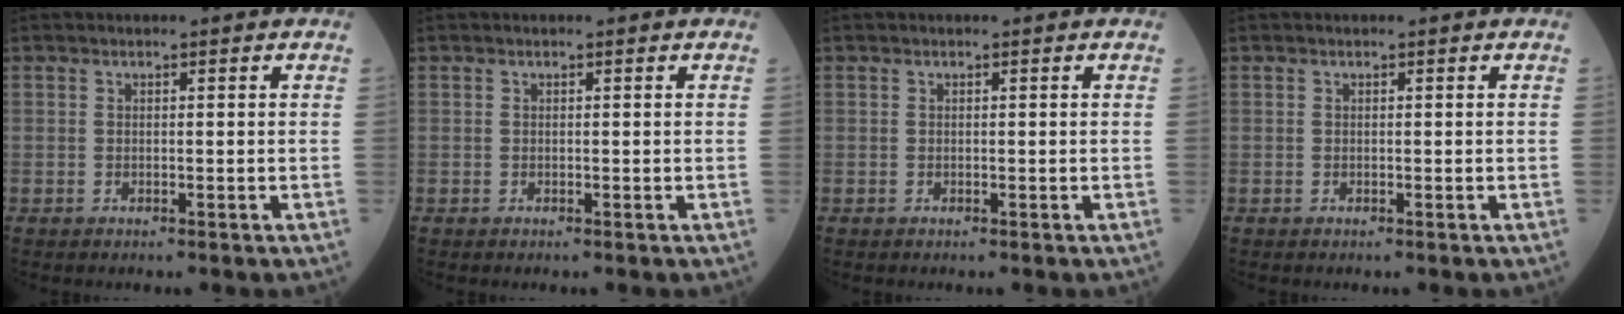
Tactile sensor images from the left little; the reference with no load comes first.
{"total": 0.0}
{"total": 0.0}
{"total": 0.0}